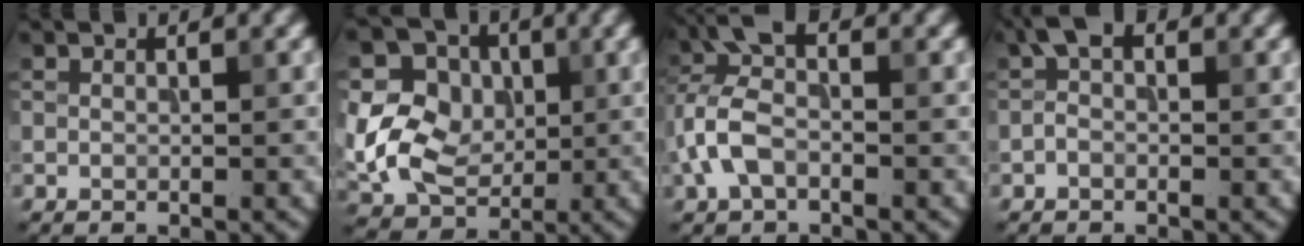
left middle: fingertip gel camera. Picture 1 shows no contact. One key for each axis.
{"total": 9.8, "fx": 0.4, "fy": 8.2, "fz": 5.4, "tx": -0.113, "ty": 0.005, "tz": -0.006}
{"total": 5.2, "fx": -0.9, "fy": 3.0, "fz": 4.2, "tx": -0.105, "ty": 0.019, "tz": -0.032}
{"total": 1.8, "fx": -0.1, "fy": 1.0, "fz": 1.4, "tx": -0.028, "ty": 0.009, "tz": -0.012}